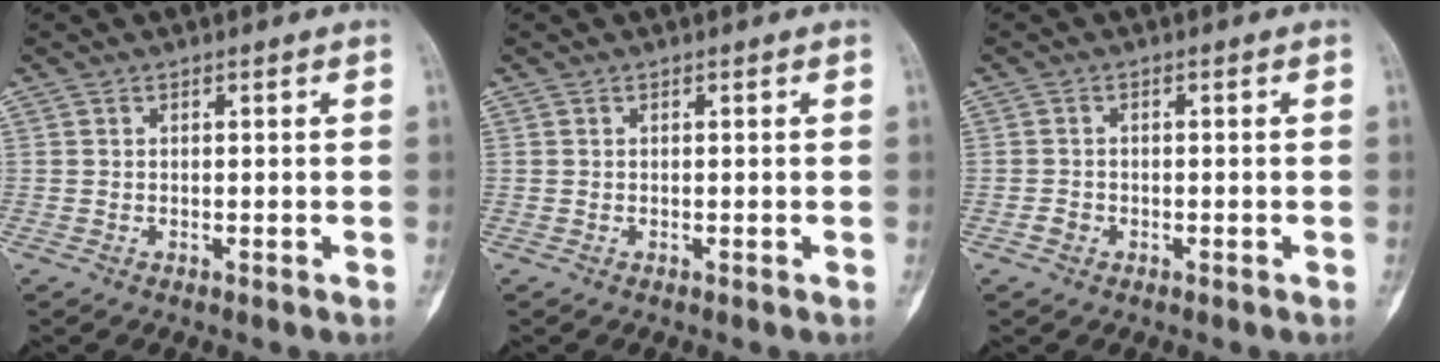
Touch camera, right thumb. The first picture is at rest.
{"total": 0.0}
{"total": 1.4, "force": [-0.8, 1.1, 0.4], "torque": [-0.003, 0.007, -0.017]}